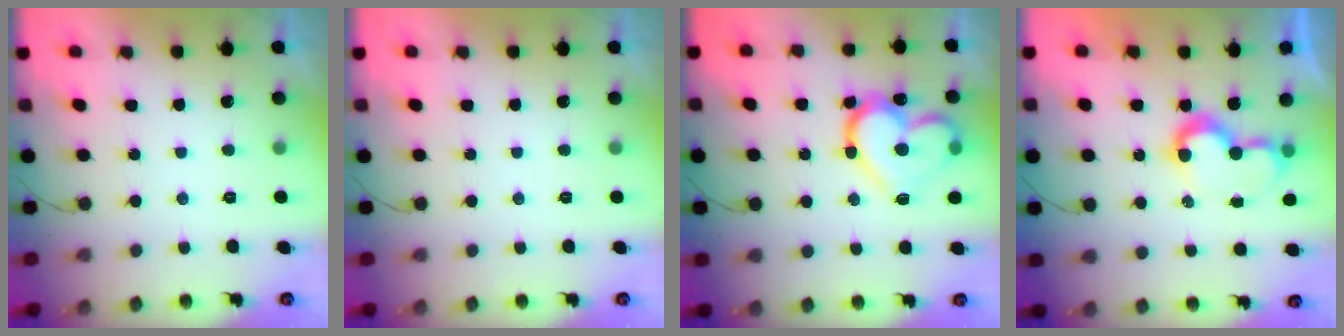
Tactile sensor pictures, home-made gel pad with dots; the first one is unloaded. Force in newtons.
{"total": 0.0}
{"total": 18.2, "press": 18.0, "slide": 2.0}
{"total": 8.0, "press": 8.0, "slide": 0.1}